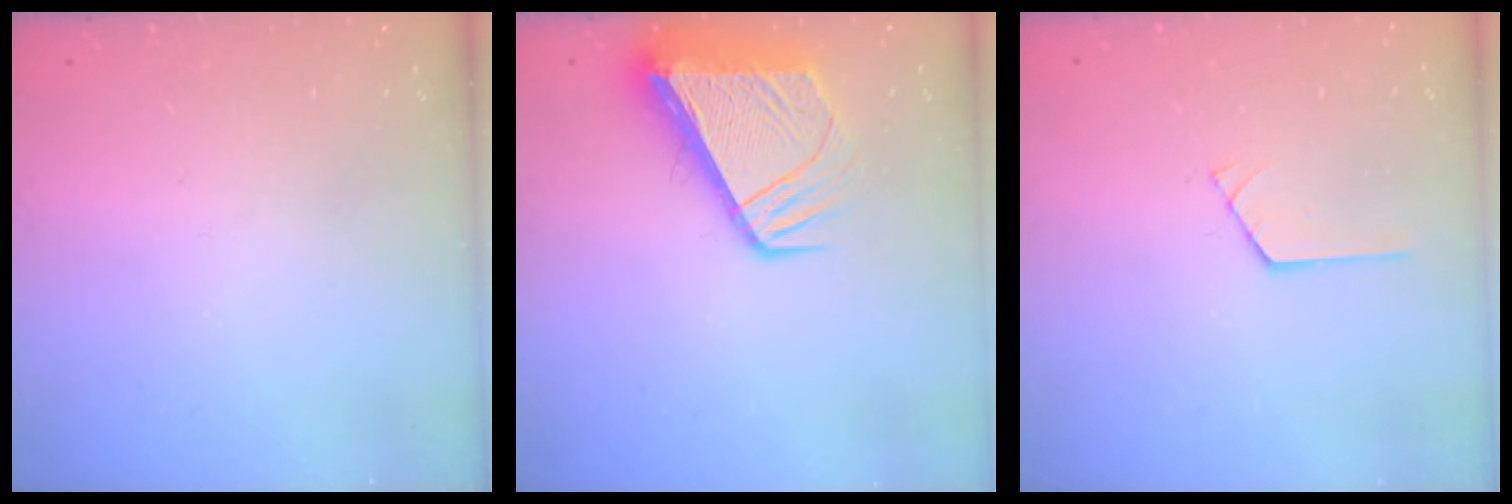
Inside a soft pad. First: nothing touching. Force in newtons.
{"total": 10.9, "press": 10.8, "slide": 1.4}
{"total": 0.7, "press": 0.6, "slide": 0.1}